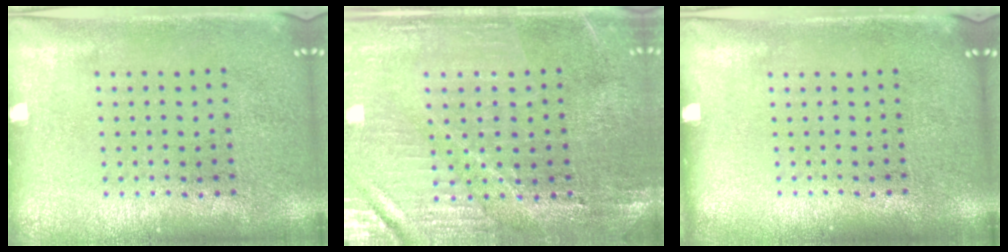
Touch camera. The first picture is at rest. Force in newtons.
{"total": 1.7, "press": 1.7, "slide": 0.3}
{"total": 0.0}